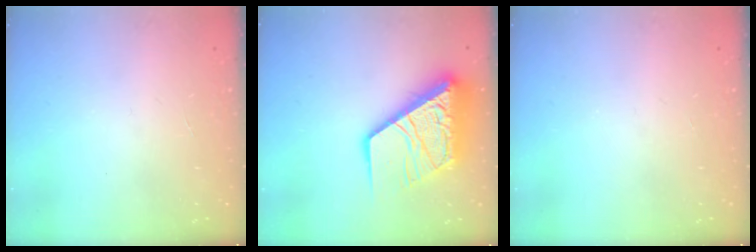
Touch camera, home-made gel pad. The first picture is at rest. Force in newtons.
{"total": 20.2, "press": 20.1, "slide": 2.4}
{"total": 0.0}